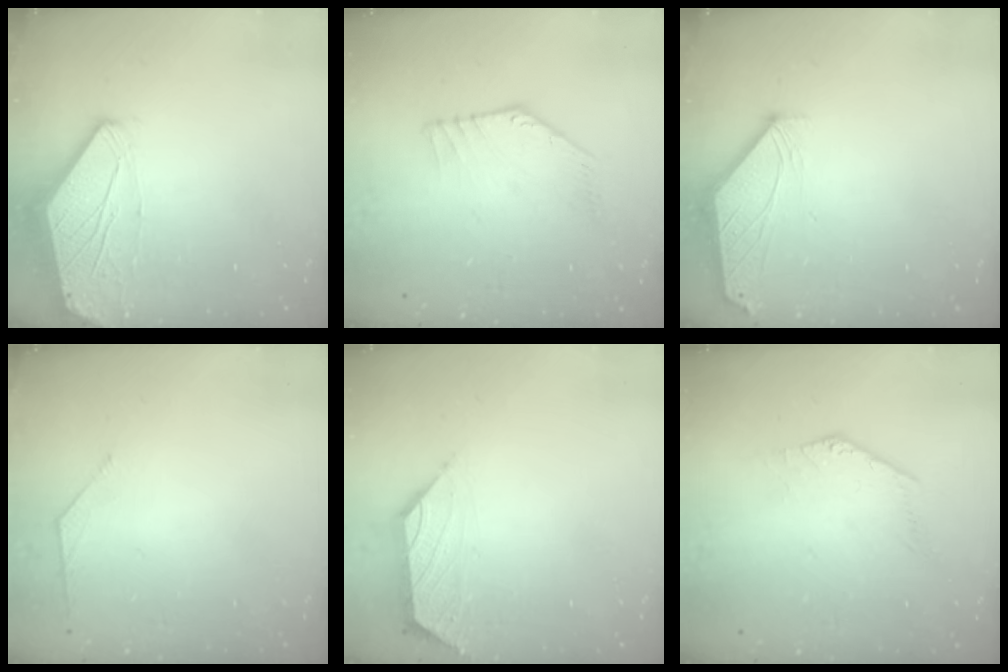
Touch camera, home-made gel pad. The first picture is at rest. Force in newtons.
{"total": 2.8, "press": 2.8, "slide": 0.1}
{"total": 1.0, "press": 1.0, "slide": 0.3}
{"total": 2.5, "press": 2.4, "slide": 0.7}
{"total": 0.9, "press": 0.7, "slide": 0.5}
{"total": 0.5, "press": 0.5, "slide": 0.2}